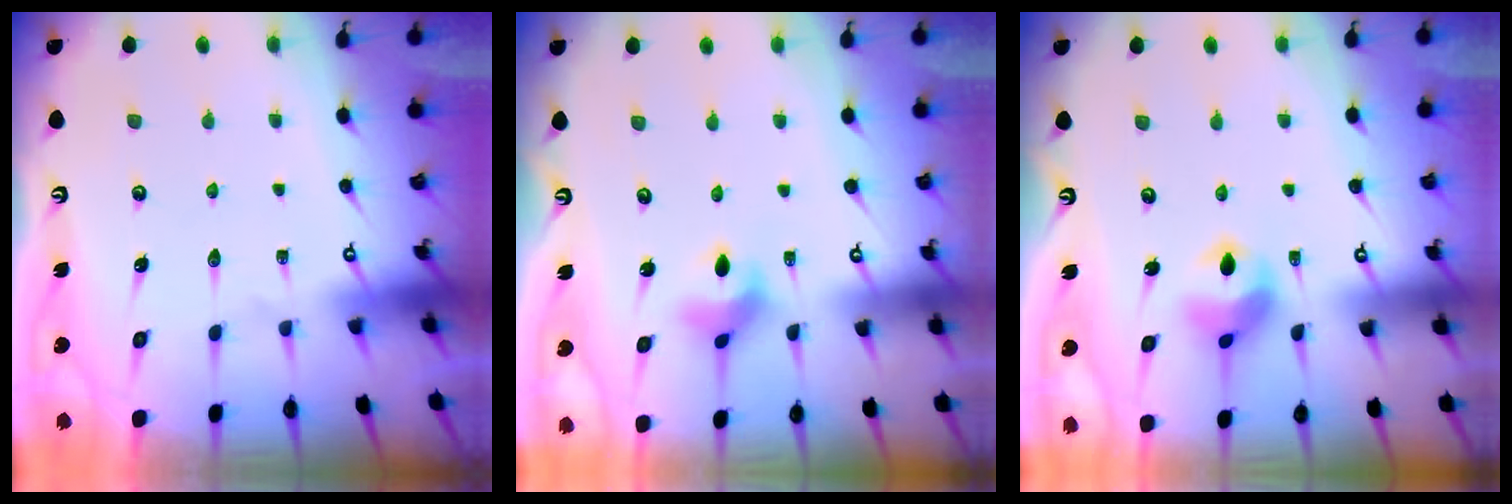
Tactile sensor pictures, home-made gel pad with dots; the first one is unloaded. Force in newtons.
{"total": 4.3, "press": 4.2, "slide": 0.6}
{"total": 9.6, "press": 9.4, "slide": 2.1}